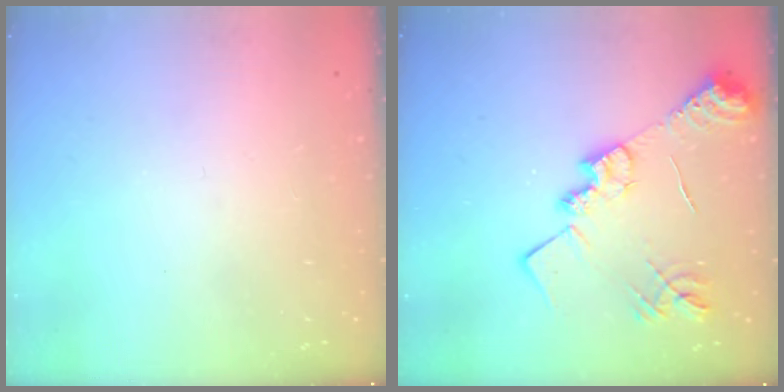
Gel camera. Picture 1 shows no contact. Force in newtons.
{"total": 16.1, "press": 16.1, "slide": 1.0}